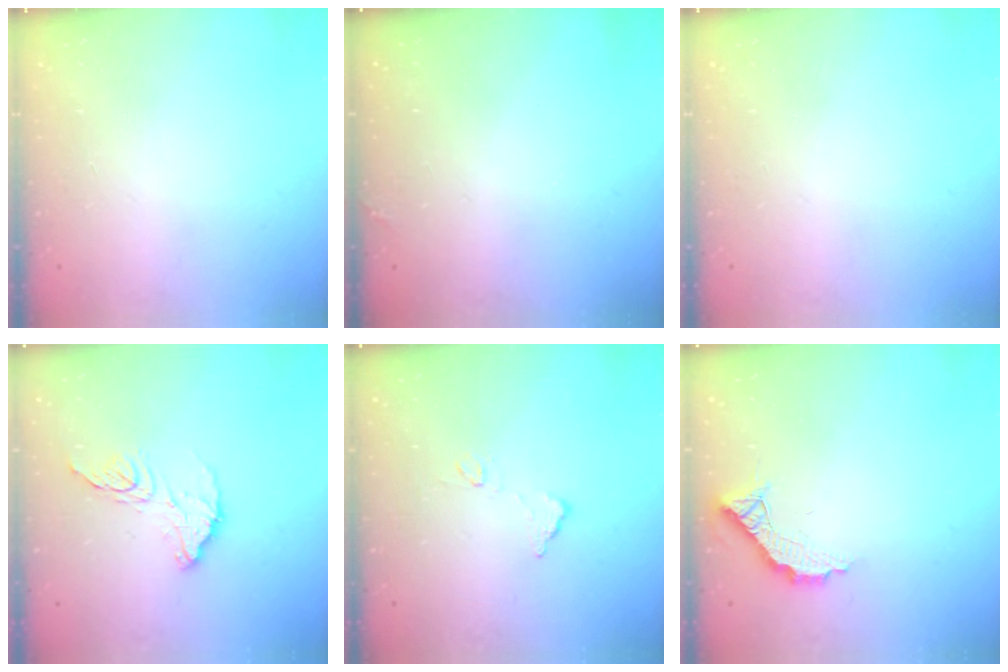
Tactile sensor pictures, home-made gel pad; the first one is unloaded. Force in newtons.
{"total": 5.0, "press": 5.0, "slide": 0.0}
{"total": 0.0}
{"total": 11.4, "press": 11.4, "slide": 0.9}
{"total": 5.9, "press": 5.9, "slide": 0.4}
{"total": 8.6, "press": 8.6, "slide": 0.5}